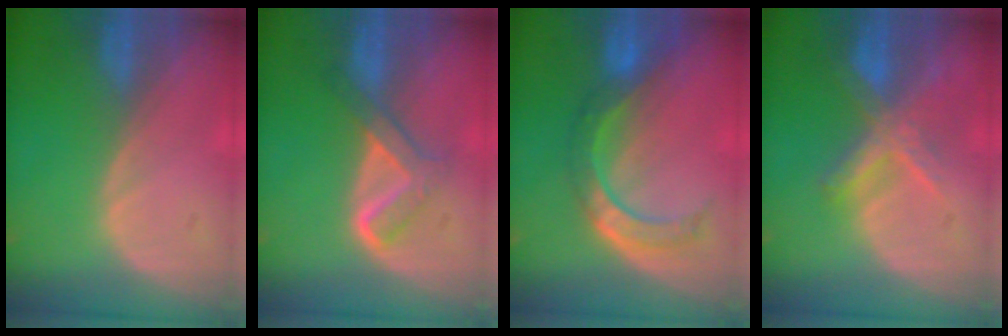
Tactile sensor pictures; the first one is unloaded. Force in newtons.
{"total": 5.1, "press": 5.1, "slide": 0.6}
{"total": 7.1, "press": 6.8, "slide": 2.0}
{"total": 7.3, "press": 6.2, "slide": 3.8}